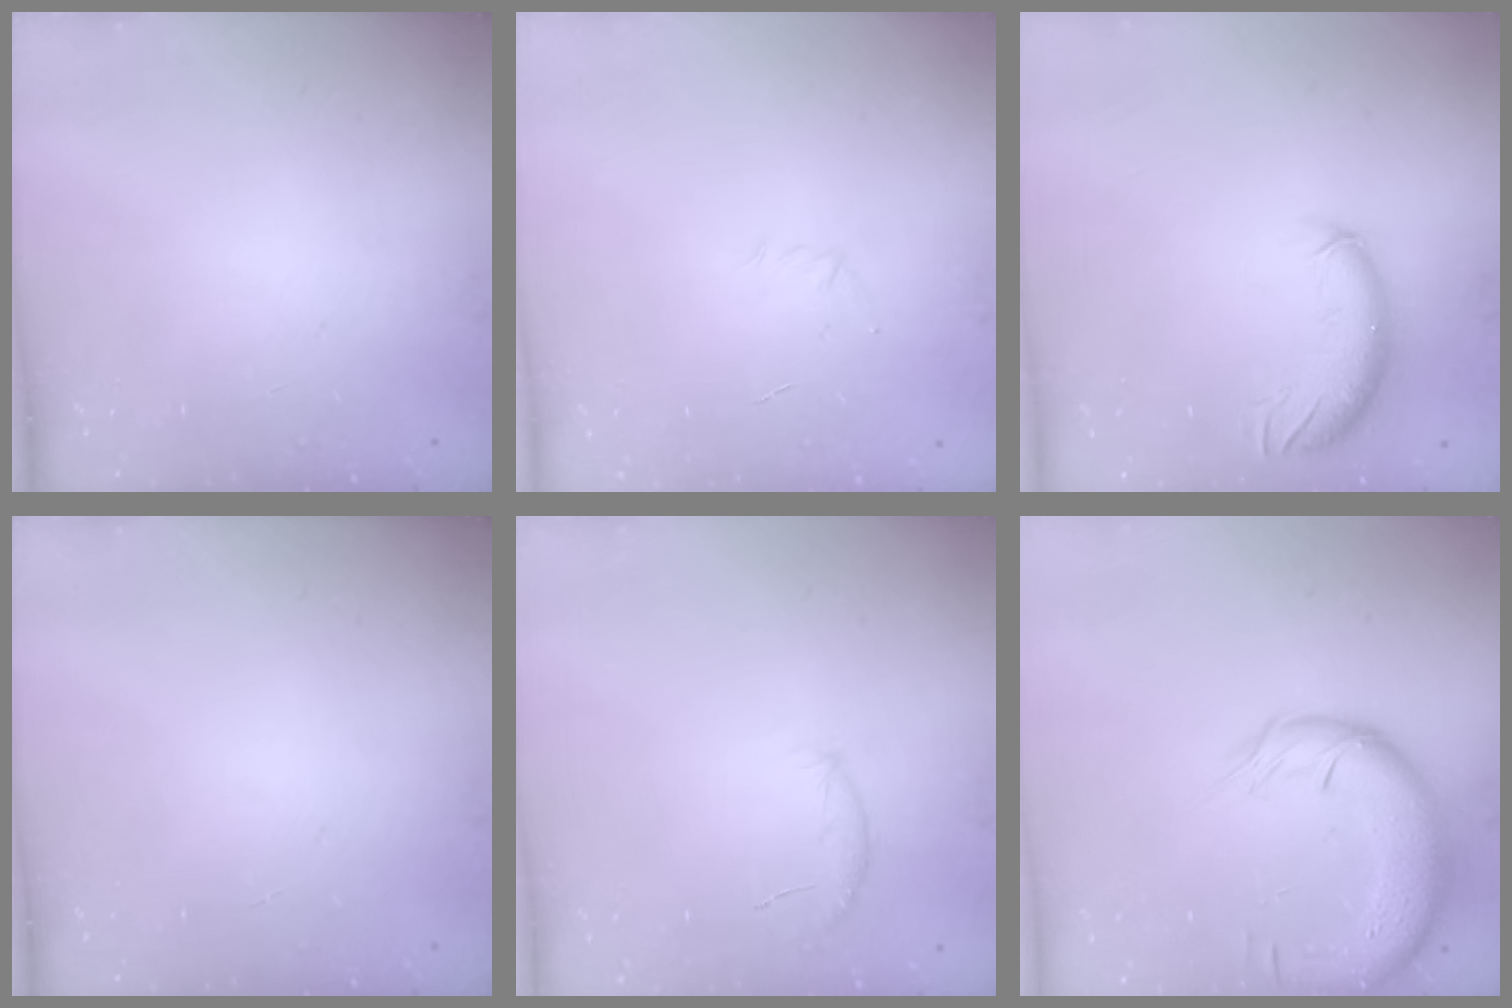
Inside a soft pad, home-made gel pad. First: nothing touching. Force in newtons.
{"total": 2.9, "press": 2.8, "slide": 0.7}
{"total": 10.2, "press": 10.0, "slide": 2.1}
{"total": 0.0}
{"total": 6.9, "press": 6.7, "slide": 1.8}
{"total": 14.0, "press": 13.6, "slide": 3.1}